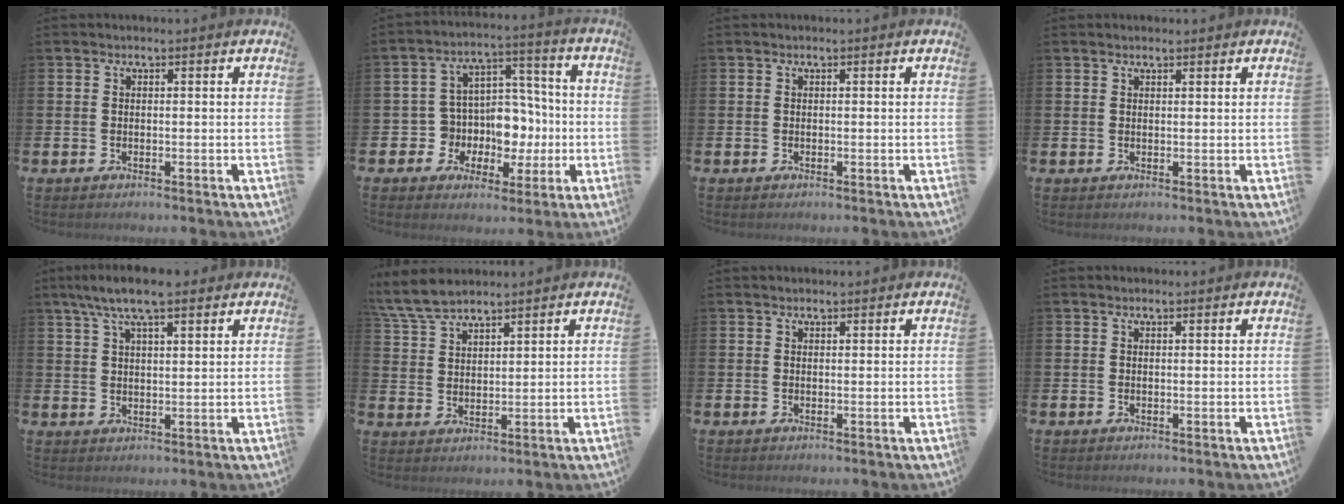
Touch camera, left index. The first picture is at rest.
{"total": 7.8, "force": [-0.8, 7.3, 2.6], "torque": [-0.078, 0.005, -0.005]}
{"total": 0.0}
{"total": 1.0, "force": [1.0, 0.2, 0.3], "torque": [0.003, -0.002, 0.015]}
{"total": 7.2, "force": [5.9, 1.6, 3.9], "torque": [-0.081, -0.011, 0.104]}
{"total": 6.4, "force": [5.8, 1.3, 2.1], "torque": [-0.066, -0.014, 0.110]}
{"total": 1.0, "force": [1.0, 0.3, 0.1], "torque": [0.006, 0.000, 0.016]}
{"total": 0.8, "force": [0.7, 0.1, 0.3], "torque": [0.002, -0.002, 0.010]}